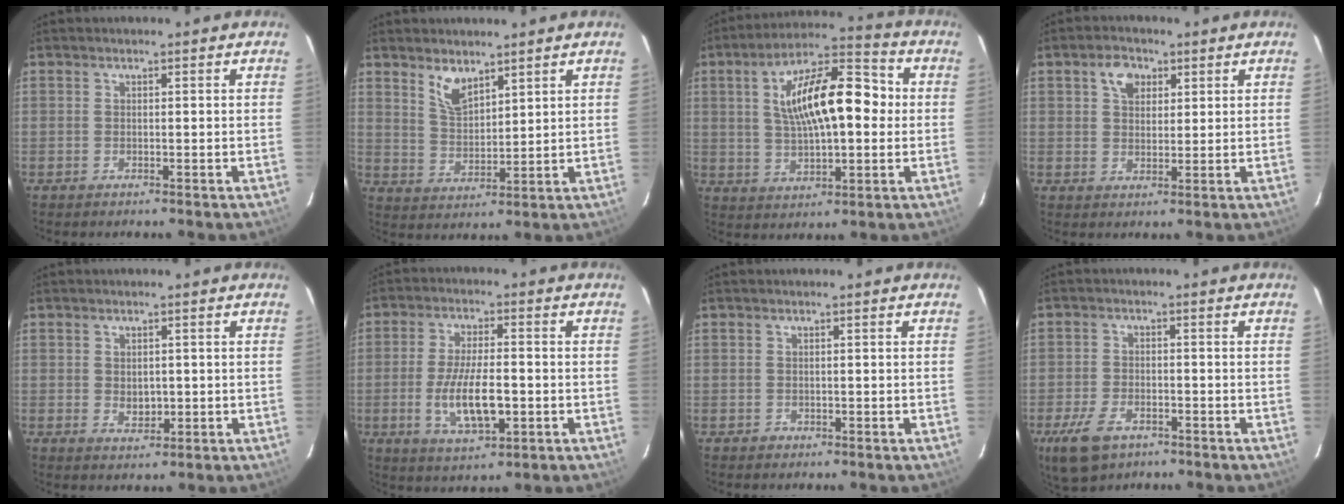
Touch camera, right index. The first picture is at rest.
{"total": 5.6, "force": [4.2, 2.2, 3.1], "torque": [-0.054, 0.000, 0.085]}
{"total": 16.5, "force": [2.1, 6.5, 15.0], "torque": [-0.255, 0.029, 0.034]}
{"total": 5.1, "force": [2.4, 3.8, 2.4], "torque": [-0.032, 0.015, 0.043]}
{"total": 3.2, "force": [-0.1, 2.4, 2.1], "torque": [-0.033, -0.001, 0.003]}
{"total": 10.7, "force": [-2.4, 3.7, 9.7], "torque": [-0.191, -0.010, -0.039]}
{"total": 1.0, "force": [-0.4, 0.9, -0.1], "torque": [0.004, 0.002, -0.001]}
{"total": 8.3, "force": [-5.0, 4.6, 4.7], "torque": [-0.122, -0.013, -0.089]}